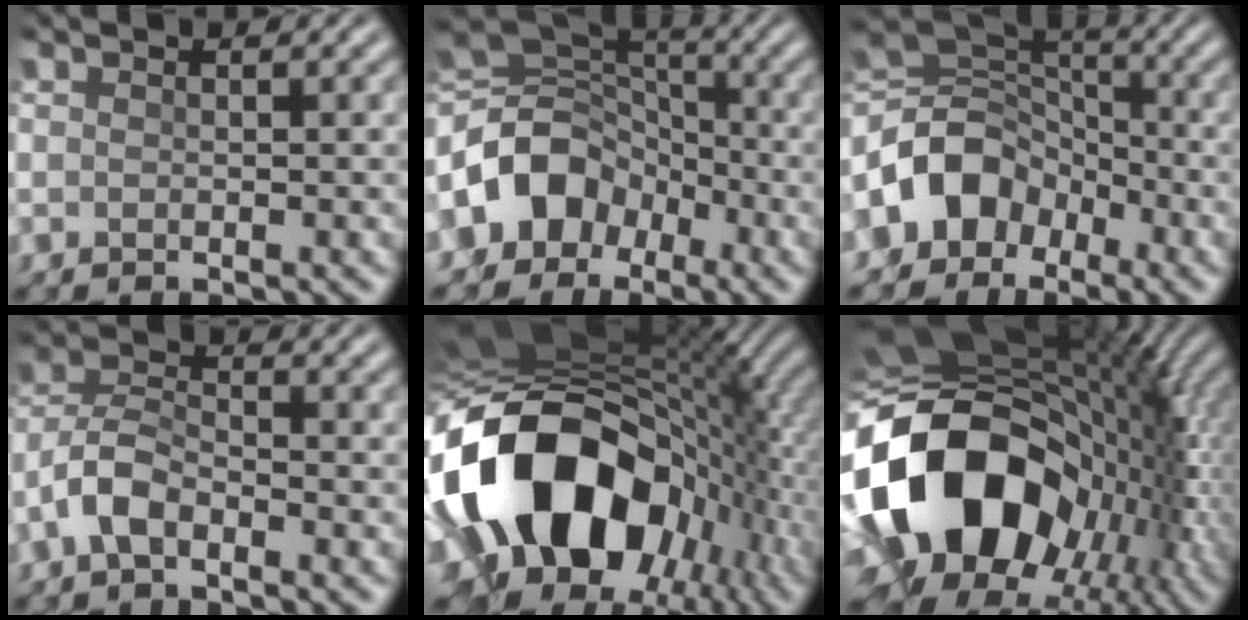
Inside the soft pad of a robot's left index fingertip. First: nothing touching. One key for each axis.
{"total": 7.9, "fx": -2.8, "fy": 6.0, "fz": 4.2, "tx": -0.074, "ty": 0.017, "tz": -0.064}
{"total": 7.0, "fx": -2.9, "fy": 5.2, "fz": 3.6, "tx": -0.058, "ty": 0.018, "tz": -0.067}
{"total": 3.6, "fx": -2.2, "fy": 1.6, "fz": 2.4, "tx": -0.055, "ty": 0.013, "tz": -0.051}
{"total": 19.0, "fx": -4.3, "fy": 13.2, "fz": 12.9, "tx": -0.261, "ty": -0.002, "tz": -0.072}
{"total": 18.6, "fx": -5.0, "fy": 13.1, "fz": 12.3, "tx": -0.251, "ty": -0.013, "tz": -0.085}